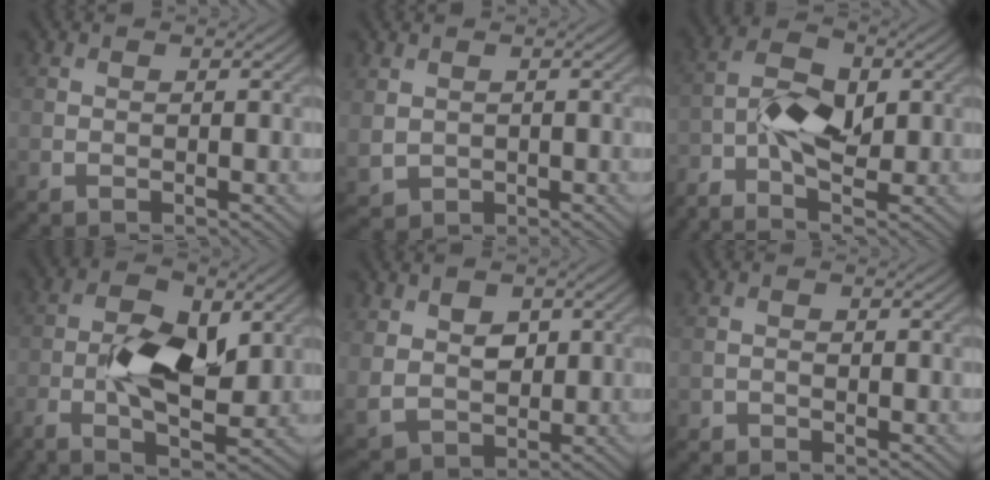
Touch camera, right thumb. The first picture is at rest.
{"total": 2.4, "force": [0.6, 2.0, 1.2], "torque": [-0.042, -0.009, 0.018]}
{"total": 6.5, "force": [-2.2, 2.9, 5.4], "torque": [-0.112, 0.010, -0.052]}
{"total": 9.9, "force": [-1.2, 4.5, 8.7], "torque": [-0.178, -0.004, -0.024]}
{"total": 6.7, "force": [2.1, 4.9, 4.0], "torque": [-0.107, -0.006, 0.042]}
{"total": 0.9, "force": [-0.8, 0.4, 0.1], "torque": [-0.002, -0.001, -0.017]}